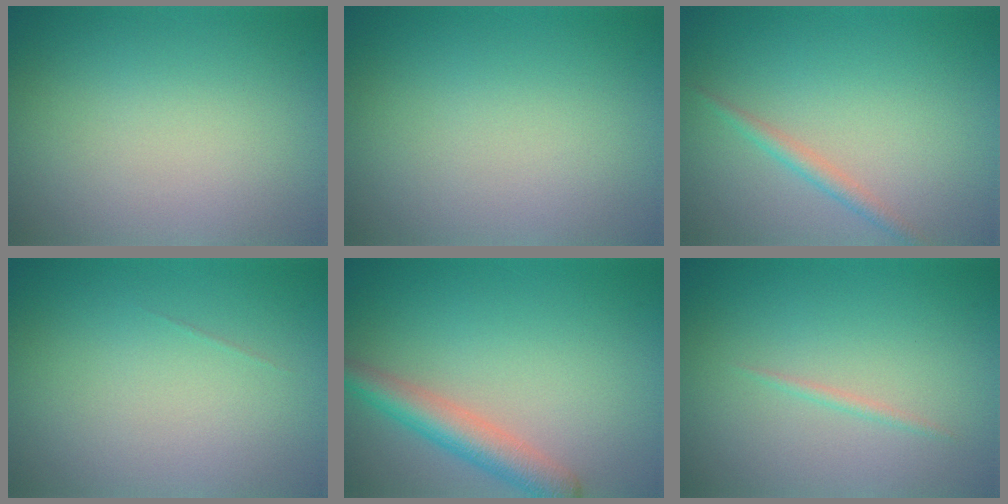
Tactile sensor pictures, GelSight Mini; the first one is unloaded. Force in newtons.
{"total": 0.0}
{"total": 1.4, "press": 1.4, "slide": 0.0}
{"total": 0.0}
{"total": 3.9, "press": 3.9, "slide": 0.2}
{"total": 0.6, "press": 0.6, "slide": 0.0}